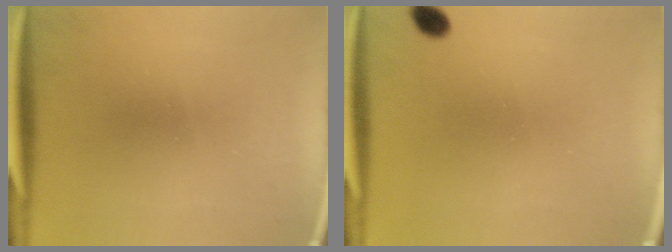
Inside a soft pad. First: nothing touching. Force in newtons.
{"total": 2.1}